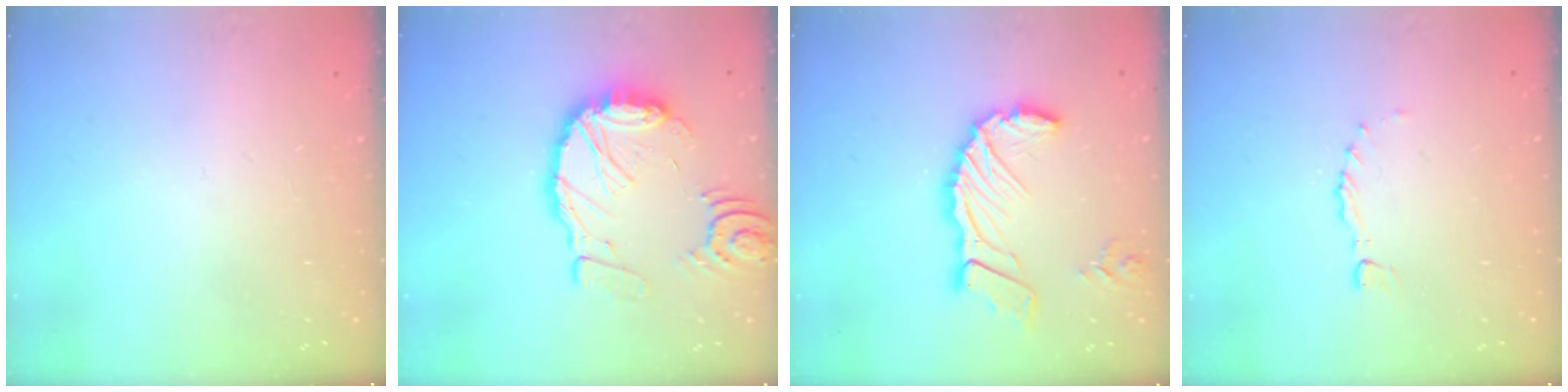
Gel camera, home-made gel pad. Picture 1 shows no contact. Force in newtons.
{"total": 16.3, "press": 16.2, "slide": 1.8}
{"total": 14.3, "press": 14.2, "slide": 1.6}
{"total": 0.0}